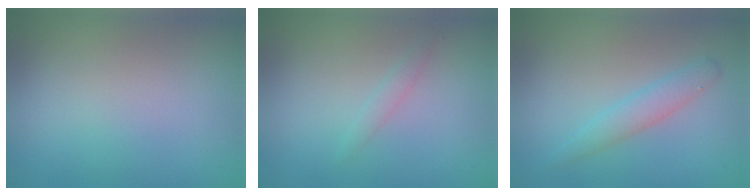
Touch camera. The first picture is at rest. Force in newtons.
{"total": 0.8, "press": 0.8, "slide": 0.0}
{"total": 2.1, "press": 2.1, "slide": 0.2}